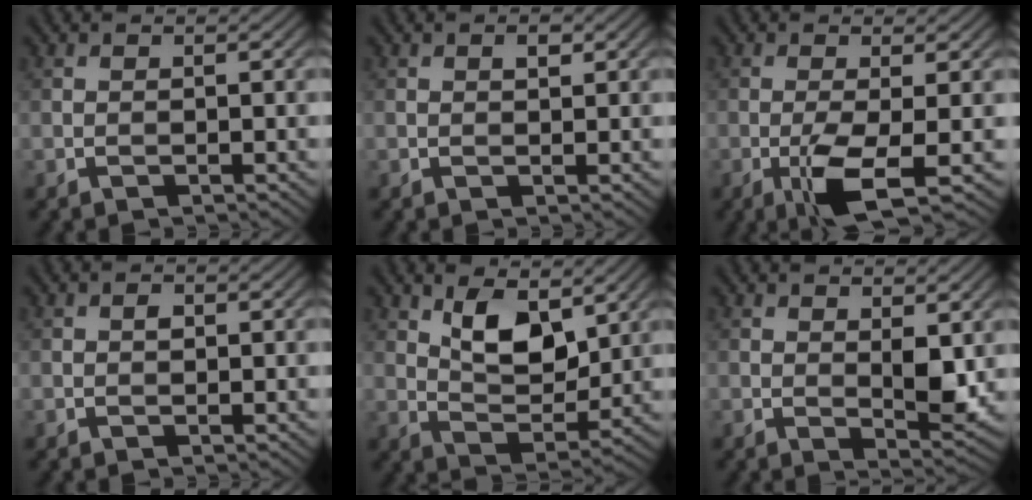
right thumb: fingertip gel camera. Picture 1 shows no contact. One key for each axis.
{"total": 1.1, "fx": 0.5, "fy": 0.5, "fz": 0.8, "tx": -0.011, "ty": -0.001, "tz": 0.009}
{"total": 5.0, "fx": -1.7, "fy": 0.8, "fz": 4.7, "tx": -0.093, "ty": 0.002, "tz": -0.034}
{"total": 0.8, "fx": 0.1, "fy": 0.5, "fz": 0.6, "tx": -0.008, "ty": -0.001, "tz": 0.000}
{"total": 7.8, "fx": 3.9, "fy": 3.9, "fz": 5.6, "tx": -0.104, "ty": -0.008, "tz": 0.068}
{"total": 3.7, "fx": 0.9, "fy": 1.5, "fz": 3.2, "tx": -0.056, "ty": -0.008, "tz": 0.021}